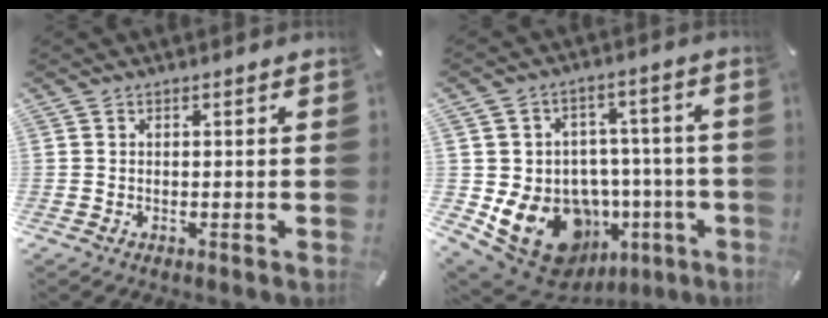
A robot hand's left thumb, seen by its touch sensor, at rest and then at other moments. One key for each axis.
{"total": 17.7, "fx": -6.3, "fy": 13.5, "fz": 9.6, "tx": -0.144, "ty": 0.024, "tz": -0.082}